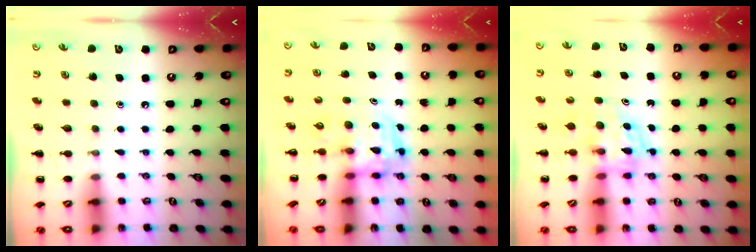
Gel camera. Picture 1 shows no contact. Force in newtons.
{"total": 3.6, "press": 3.5, "slide": 0.6}
{"total": 5.0, "press": 4.7, "slide": 1.8}